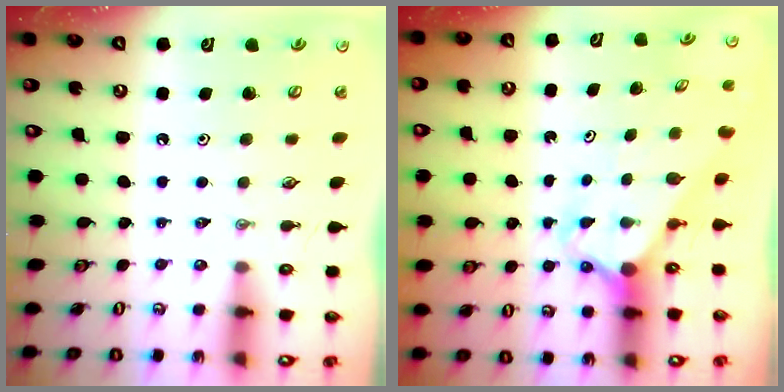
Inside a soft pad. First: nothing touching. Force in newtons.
{"total": 2.7, "press": 2.7, "slide": 0.2}